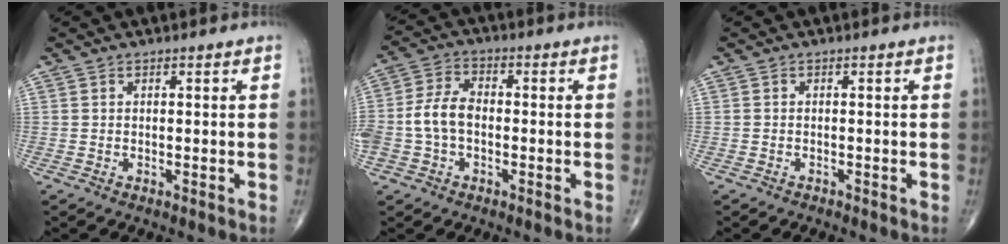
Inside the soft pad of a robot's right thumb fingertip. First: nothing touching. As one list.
[{"total": 8.0, "force": [-1.3, 5.3, 5.9], "torque": [-0.123, 0.025, -0.031]}, {"total": 0.6, "force": [-0.5, 0.3, 0.0], "torque": [-0.008, -0.001, -0.012]}]